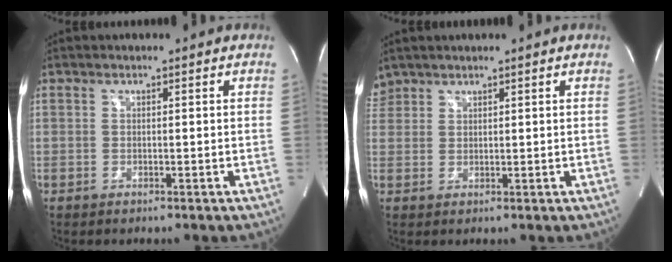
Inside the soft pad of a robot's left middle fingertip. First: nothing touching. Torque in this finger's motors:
{"motor_torque": [-0.05, -0.30, -0.11, -0.08]}